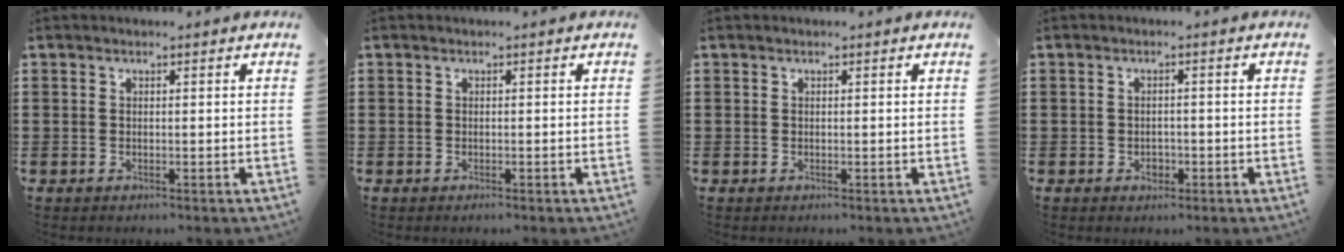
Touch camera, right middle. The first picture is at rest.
{"total": 0.0}
{"total": 0.0}
{"total": 1.5, "force": [-0.6, 1.1, 0.8], "torque": [-0.018, 0.000, -0.013]}